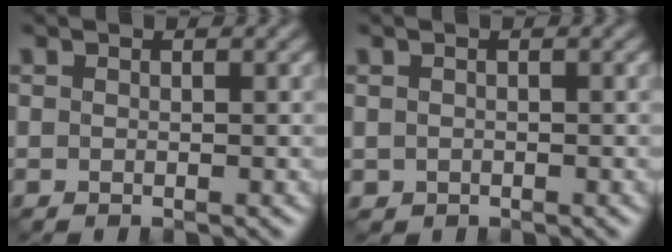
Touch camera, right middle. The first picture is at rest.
{"total": 0.6, "force": [-0.2, 0.5, 0.3], "torque": [-0.008, -0.003, -0.002]}